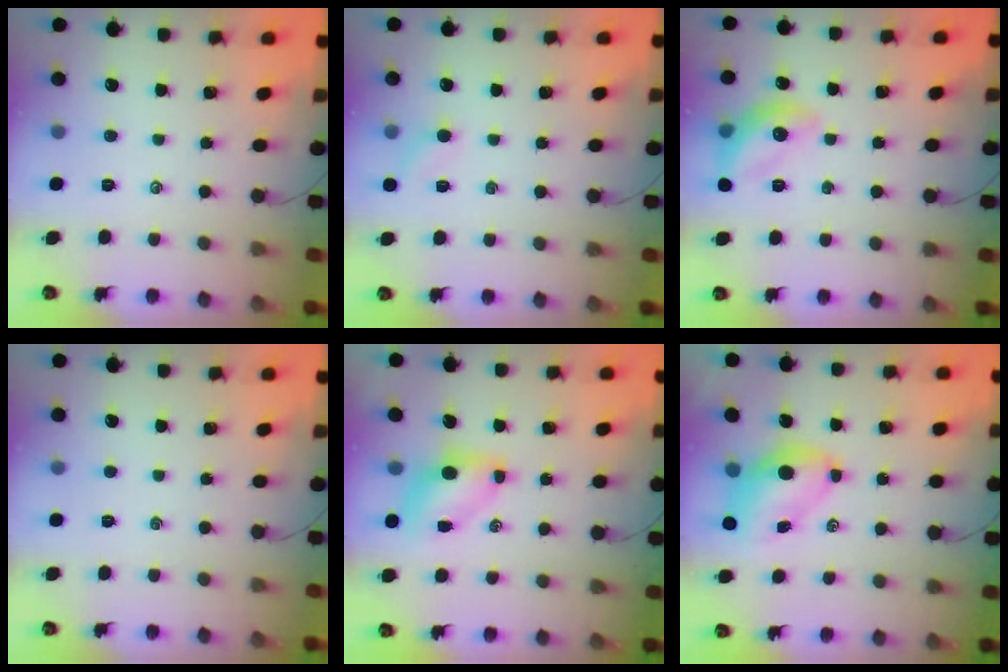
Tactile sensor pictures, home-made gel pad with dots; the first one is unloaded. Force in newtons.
{"total": 5.1, "press": 5.0, "slide": 1.4}
{"total": 12.7, "press": 12.7, "slide": 0.9}
{"total": 0.0}
{"total": 6.6, "press": 6.6, "slide": 0.9}
{"total": 7.4, "press": 7.4, "slide": 1.0}